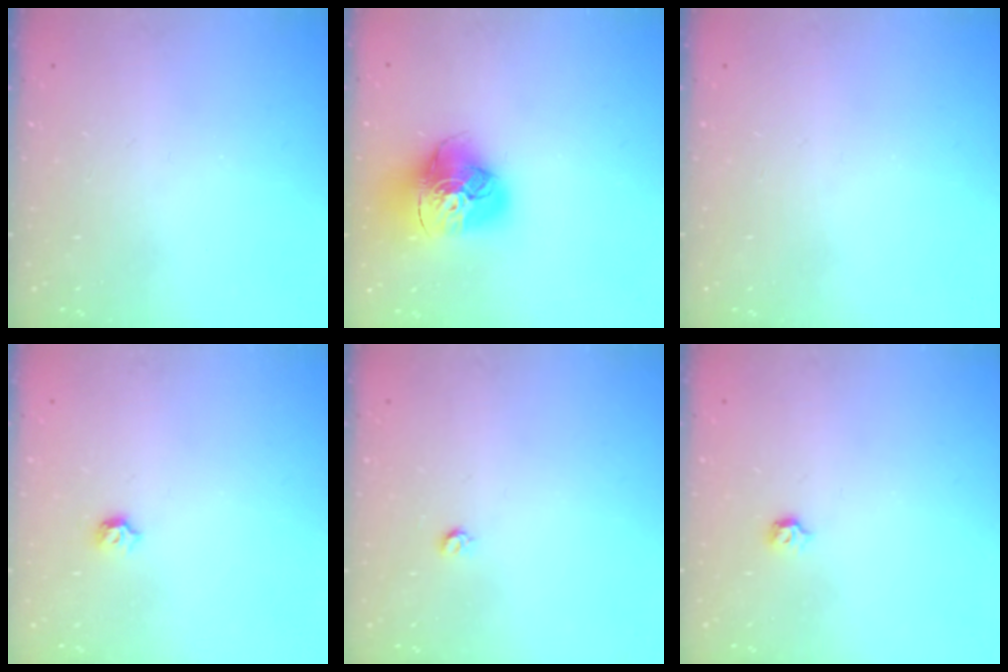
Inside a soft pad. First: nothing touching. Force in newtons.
{"total": 16.7, "press": 16.6, "slide": 1.8}
{"total": 0.0}
{"total": 3.8, "press": 3.7, "slide": 0.8}
{"total": 3.2, "press": 3.2, "slide": 0.3}
{"total": 3.2, "press": 3.1, "slide": 0.7}